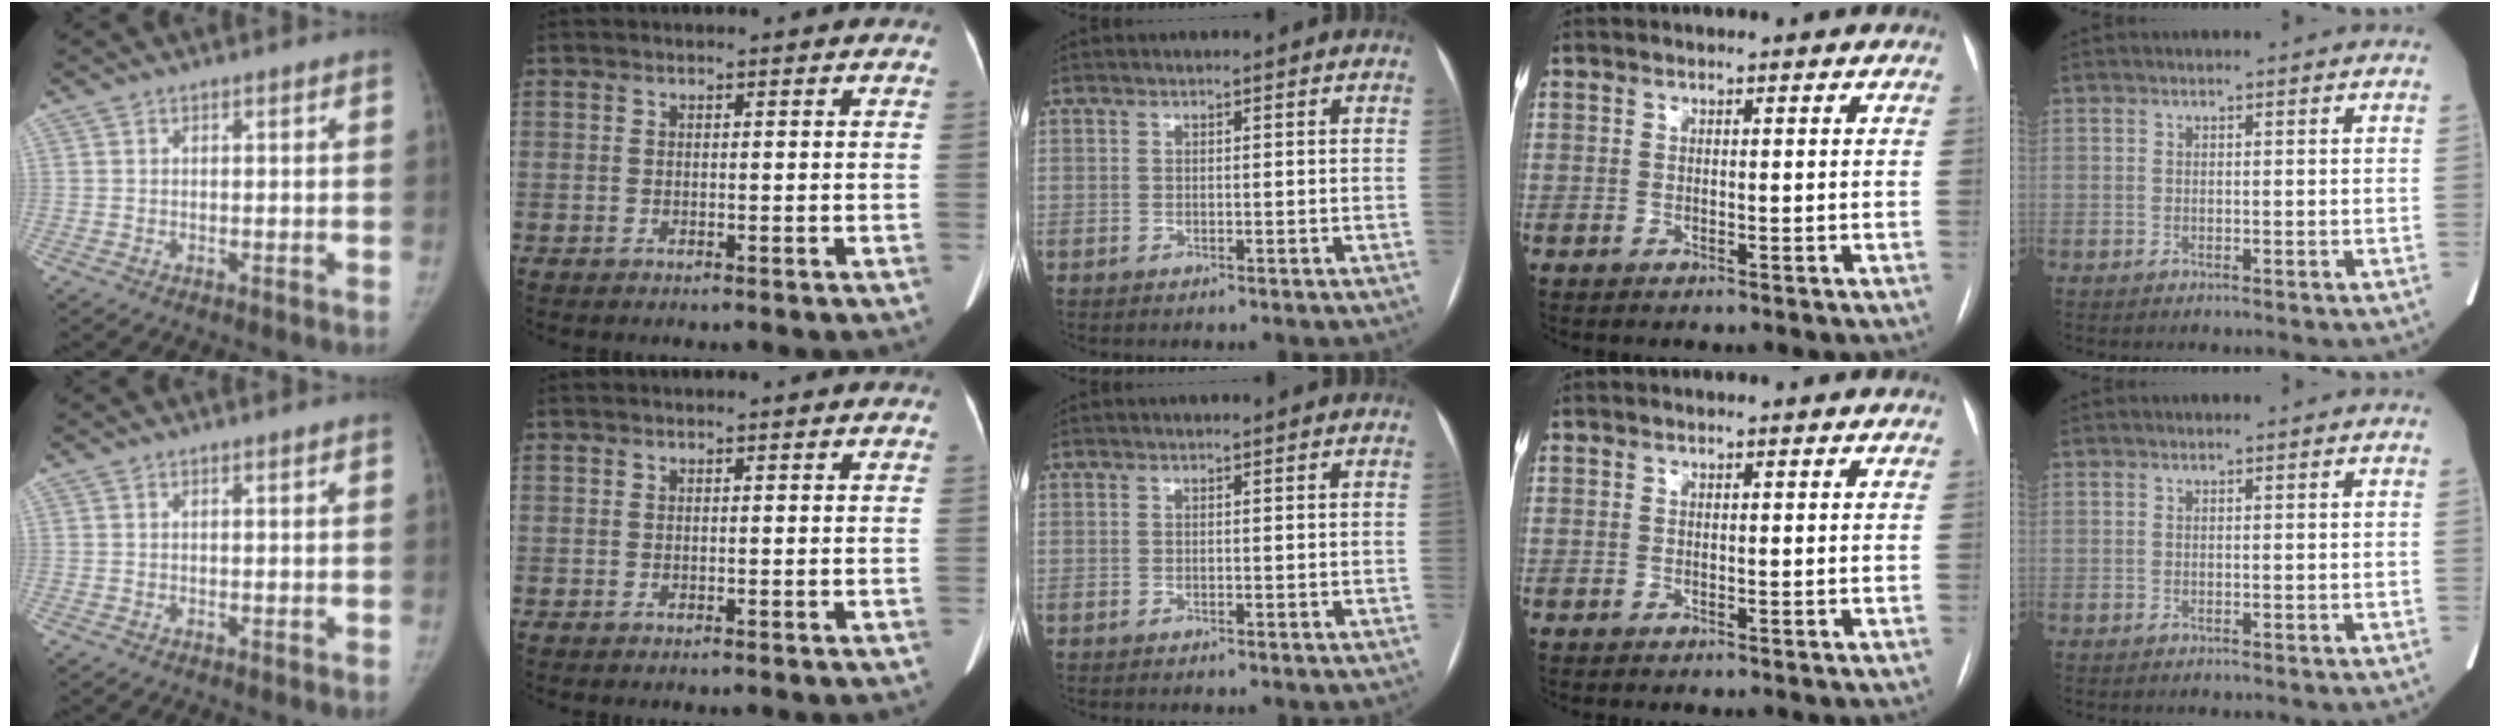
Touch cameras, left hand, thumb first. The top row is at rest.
{}